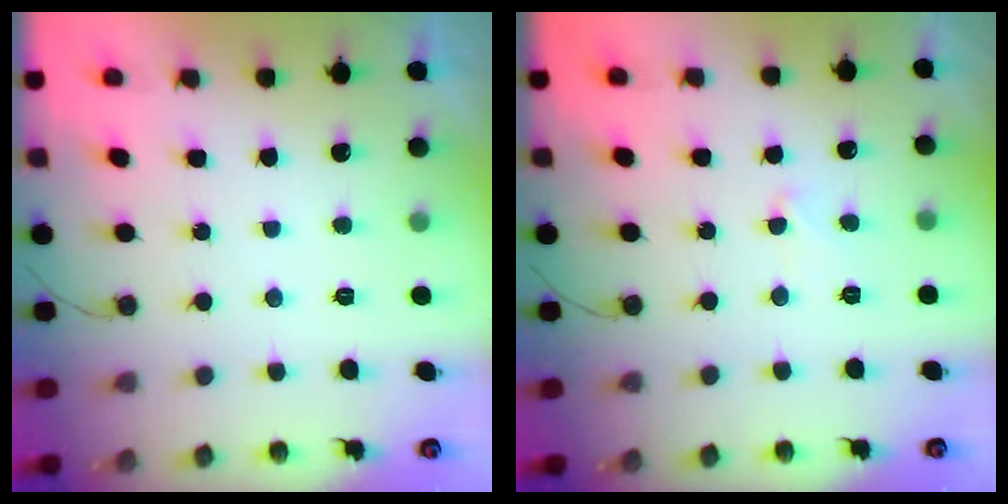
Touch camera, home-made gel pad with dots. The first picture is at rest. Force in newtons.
{"total": 3.9, "press": 3.9, "slide": 0.2}